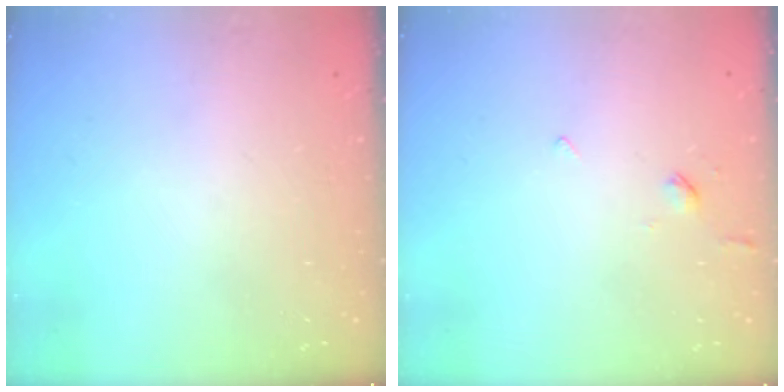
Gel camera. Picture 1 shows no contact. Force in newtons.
{"total": 3.5, "press": 3.5, "slide": 0.7}